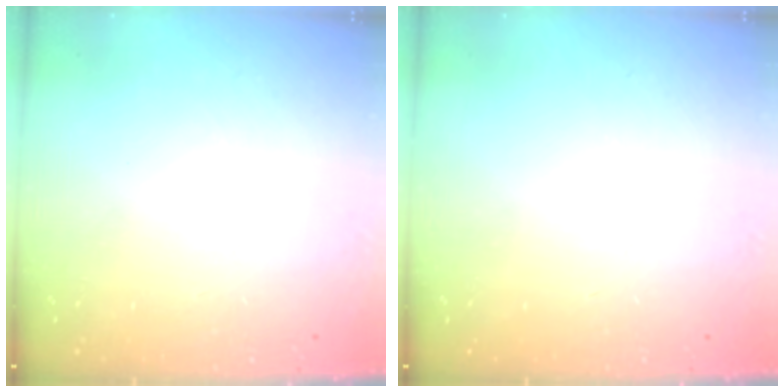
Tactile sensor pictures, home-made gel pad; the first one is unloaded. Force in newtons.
{"total": 0.0}